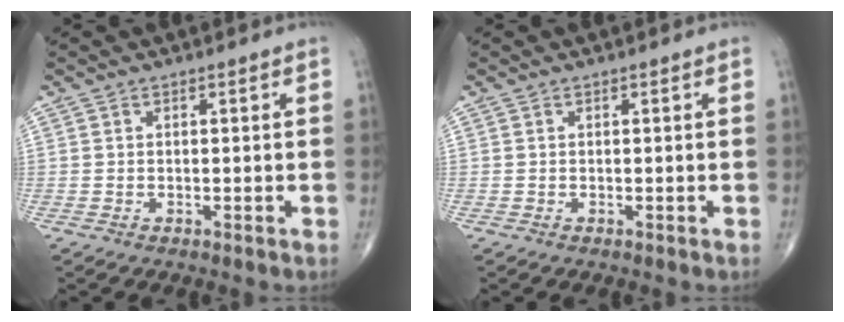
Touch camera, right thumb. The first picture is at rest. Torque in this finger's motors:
{"motor_torque": [0.00, 0.00, 0.04, 0.04, 0.00]}